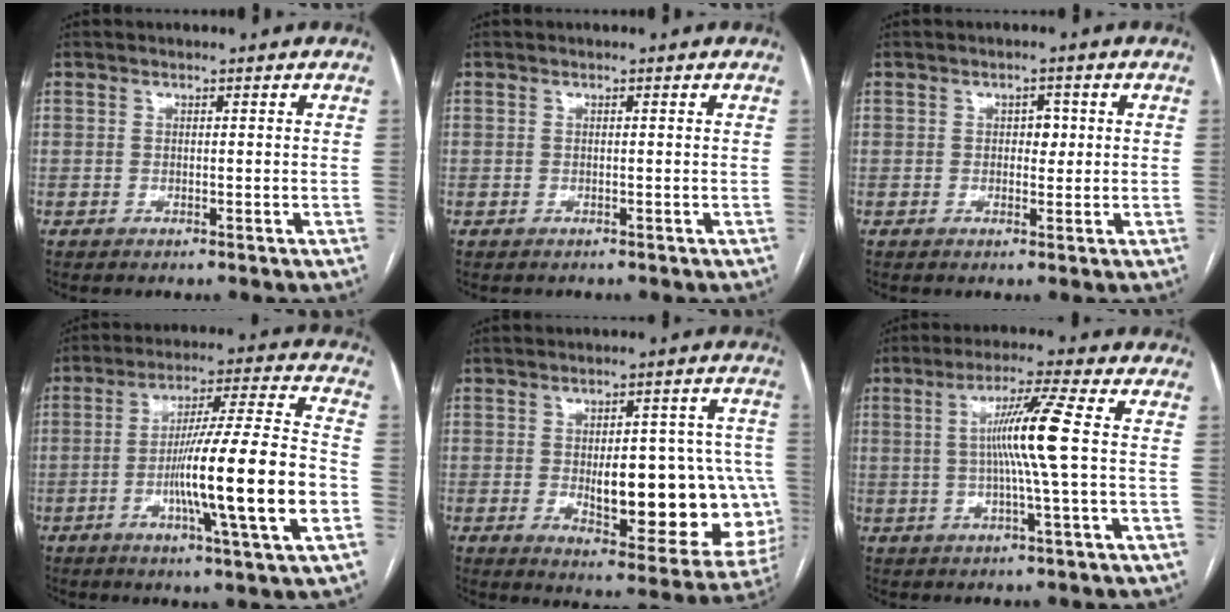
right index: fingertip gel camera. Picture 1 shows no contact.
{"total": 0.0}
{"total": 2.2, "force": [0.3, 1.4, 1.7], "torque": [-0.019, 0.007, 0.004]}
{"total": 18.1, "force": [-4.5, -0.4, 17.5], "torque": [-0.291, -0.002, -0.077]}
{"total": 20.1, "force": [-2.4, 7.4, 18.6], "torque": [-0.176, 0.025, -0.001]}
{"total": 8.7, "force": [0.4, -1.6, 8.6], "torque": [-0.158, 0.003, 0.008]}